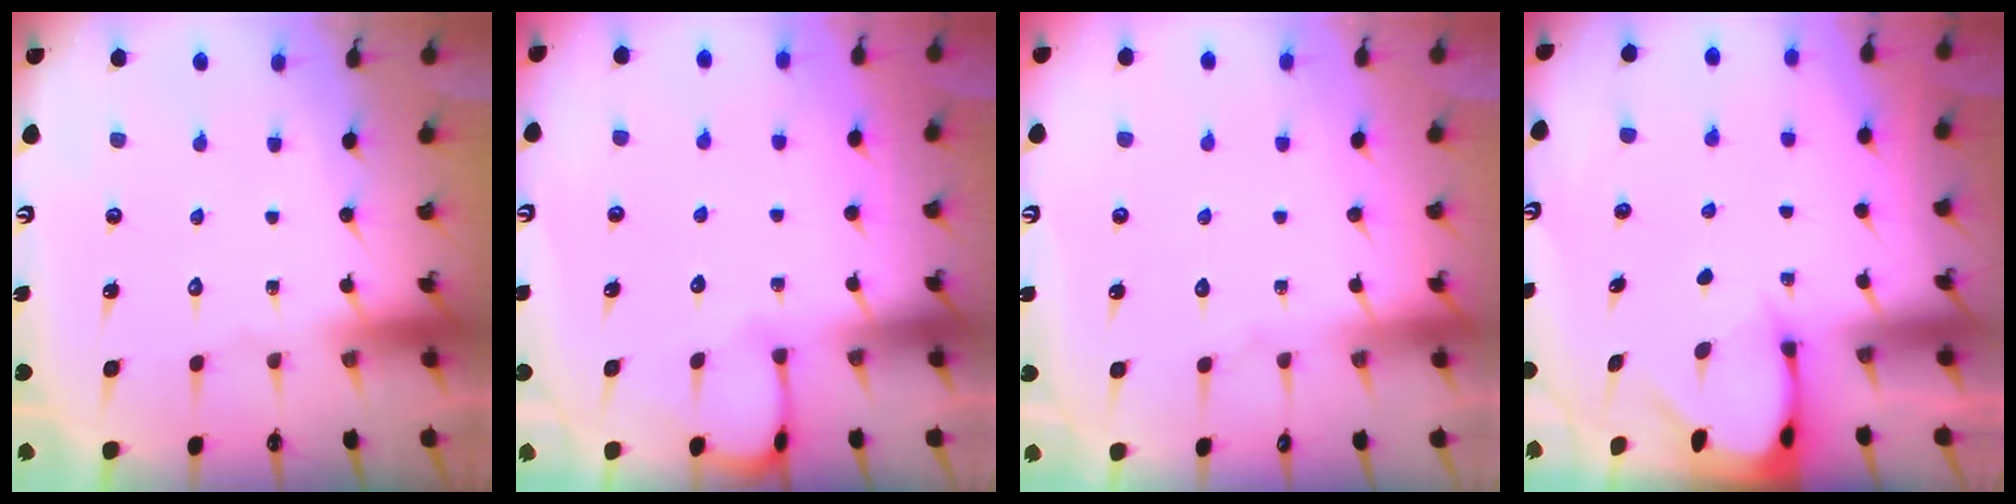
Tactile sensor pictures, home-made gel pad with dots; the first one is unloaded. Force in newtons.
{"total": 3.0, "press": 3.0, "slide": 0.3}
{"total": 3.6, "press": 3.6, "slide": 0.4}
{"total": 2.6, "press": 2.6, "slide": 0.3}